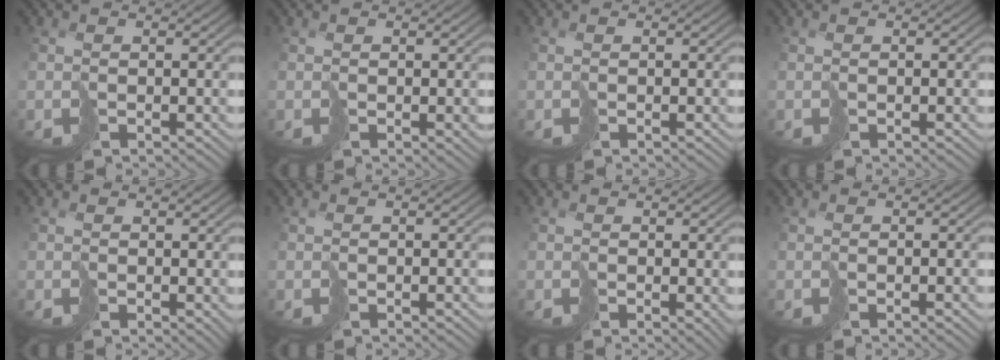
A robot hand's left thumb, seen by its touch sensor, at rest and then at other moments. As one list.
[{"total": 0.9, "force": [0.3, 0.7, 0.6], "torque": [-0.012, -0.001, 0.006]}, {"total": 0.0}, {"total": 0.0}, {"total": 0.9, "force": [0.7, 0.5, 0.4], "torque": [-0.012, -0.001, 0.014]}, {"total": 0.0}, {"total": 1.6, "force": [0.4, 0.9, 1.3], "torque": [-0.021, -0.002, 0.008]}, {"total": 0.5, "force": [-0.3, 0.0, 0.4], "torque": [-0.006, 0.003, -0.003]}]